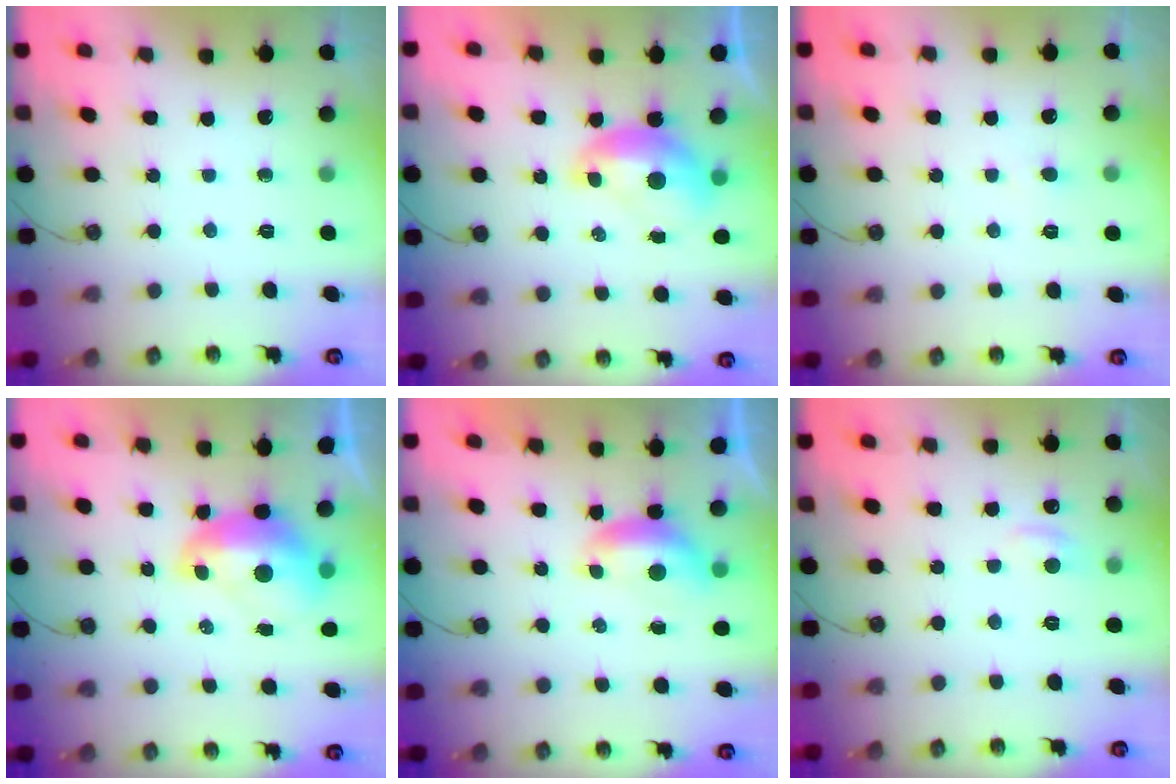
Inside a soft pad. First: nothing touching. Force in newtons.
{"total": 1.3, "press": 1.3, "slide": 0.2}
{"total": 0.0}
{"total": 2.8, "press": 2.7, "slide": 0.7}
{"total": 0.9, "press": 0.7, "slide": 0.6}
{"total": 0.9, "press": 0.5, "slide": 0.8}